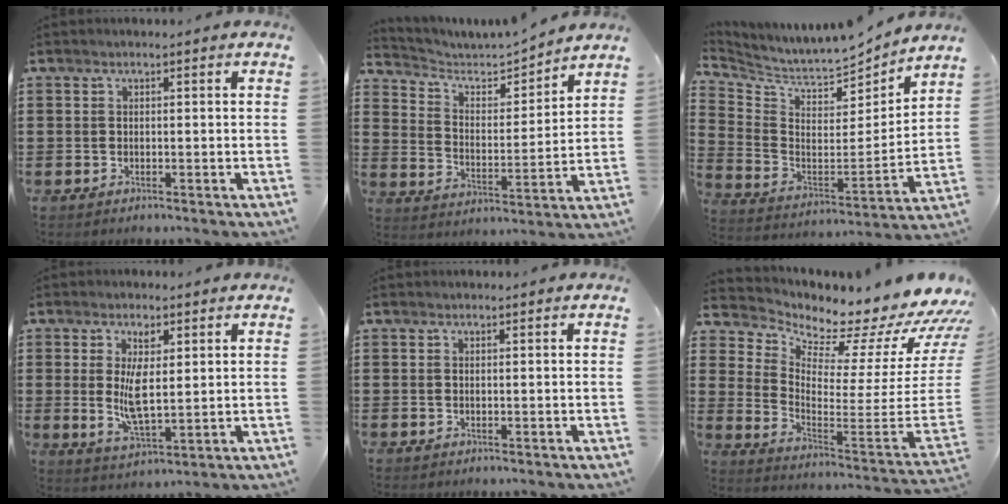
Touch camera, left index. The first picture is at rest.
{"total": 4.1, "force": [3.7, 1.5, 0.9], "torque": [-0.044, -0.026, 0.056]}
{"total": 5.2, "force": [5.0, 0.9, 0.7], "torque": [-0.048, -0.057, 0.081]}
{"total": 6.5, "force": [1.6, 2.8, 5.7], "torque": [-0.098, 0.000, 0.025]}
{"total": 0.0}
{"total": 6.2, "force": [6.1, 0.4, 1.1], "torque": [-0.028, -0.088, 0.091]}